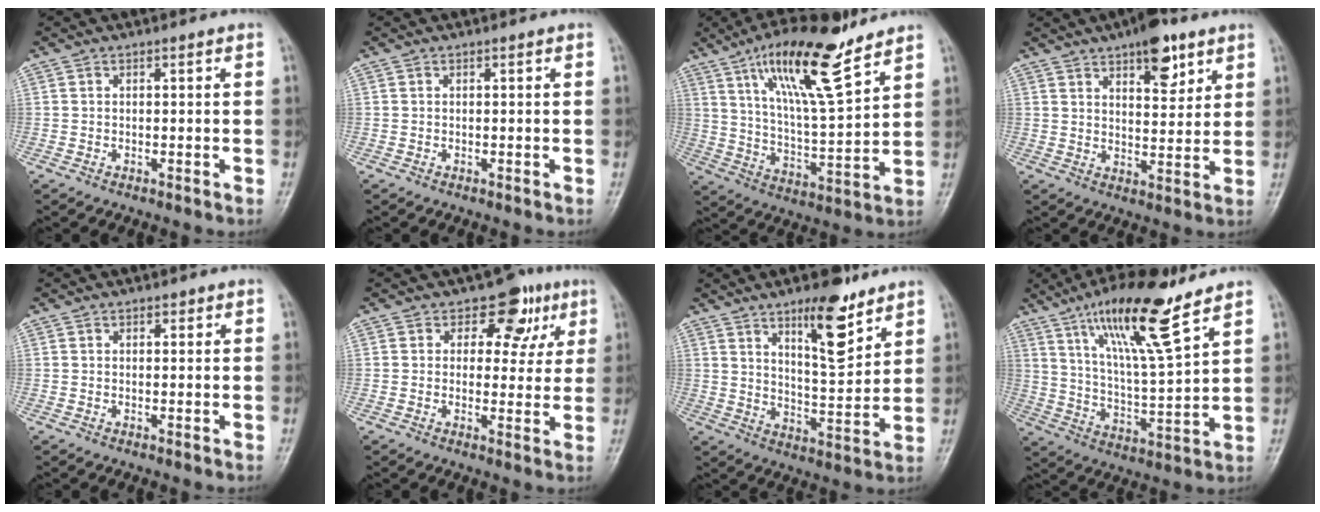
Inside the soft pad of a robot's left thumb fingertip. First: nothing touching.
{"total": 0.0}
{"total": 18.1, "force": [11.4, 4.5, 13.3], "torque": [-0.213, -0.055, 0.206]}
{"total": 9.9, "force": [5.9, 4.1, 6.7], "torque": [-0.073, -0.030, 0.087]}
{"total": 1.0, "force": [0.6, 0.7, 0.5], "torque": [0.001, -0.002, 0.006]}
{"total": 8.3, "force": [3.8, 5.9, 4.4], "torque": [-0.004, -0.006, 0.044]}
{"total": 11.9, "force": [7.6, 3.7, 8.4], "torque": [-0.110, -0.054, 0.124]}
{"total": 17.2, "force": [11.0, 3.1, 12.8], "torque": [-0.213, -0.054, 0.201]}